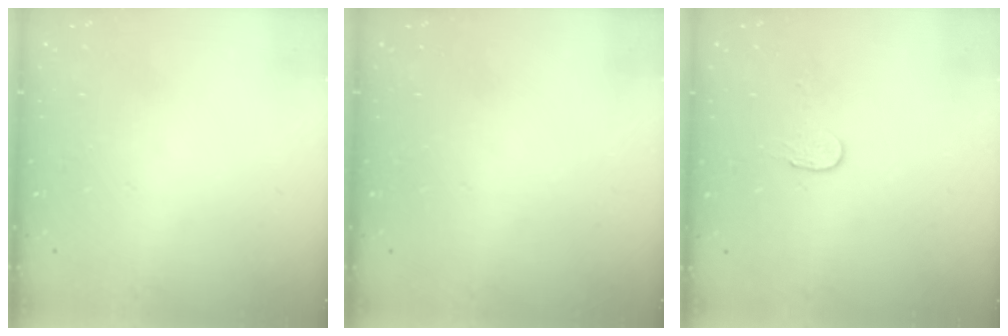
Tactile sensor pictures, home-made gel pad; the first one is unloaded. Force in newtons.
{"total": 0.0}
{"total": 2.7, "press": 2.7, "slide": 0.2}